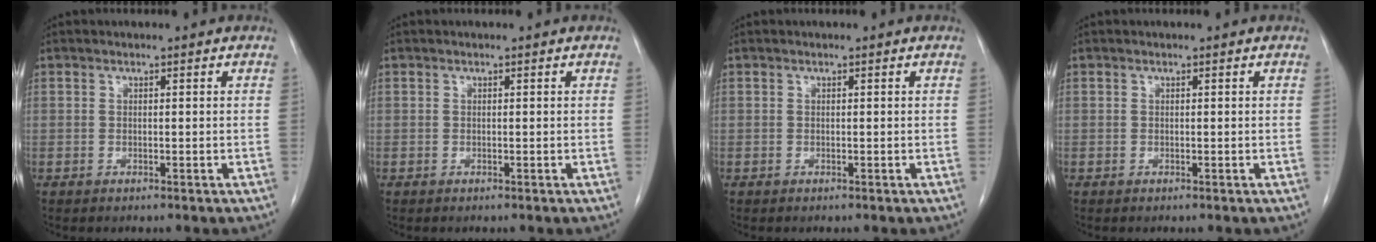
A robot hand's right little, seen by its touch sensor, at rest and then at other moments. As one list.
[{"total": 0.0}, {"total": 0.0}, {"total": 0.0}]